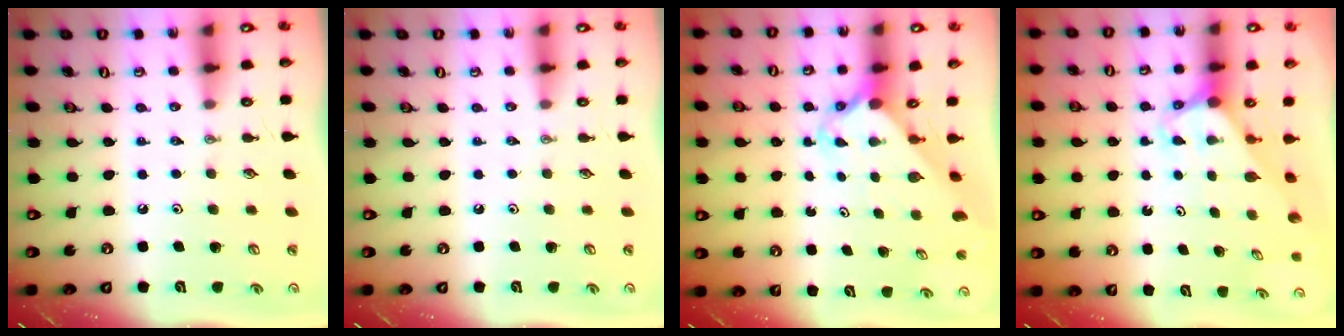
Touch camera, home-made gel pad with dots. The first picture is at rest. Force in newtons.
{"total": 0.0}
{"total": 2.3, "press": 2.3, "slide": 0.2}
{"total": 3.2, "press": 3.2, "slide": 0.2}